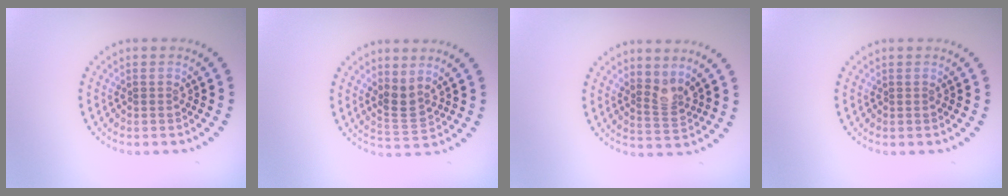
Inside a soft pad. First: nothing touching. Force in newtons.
{"total": 2.3, "press": 1.6, "slide": 1.6}
{"total": 2.1, "press": 1.5, "slide": 1.5}
{"total": 0.0}